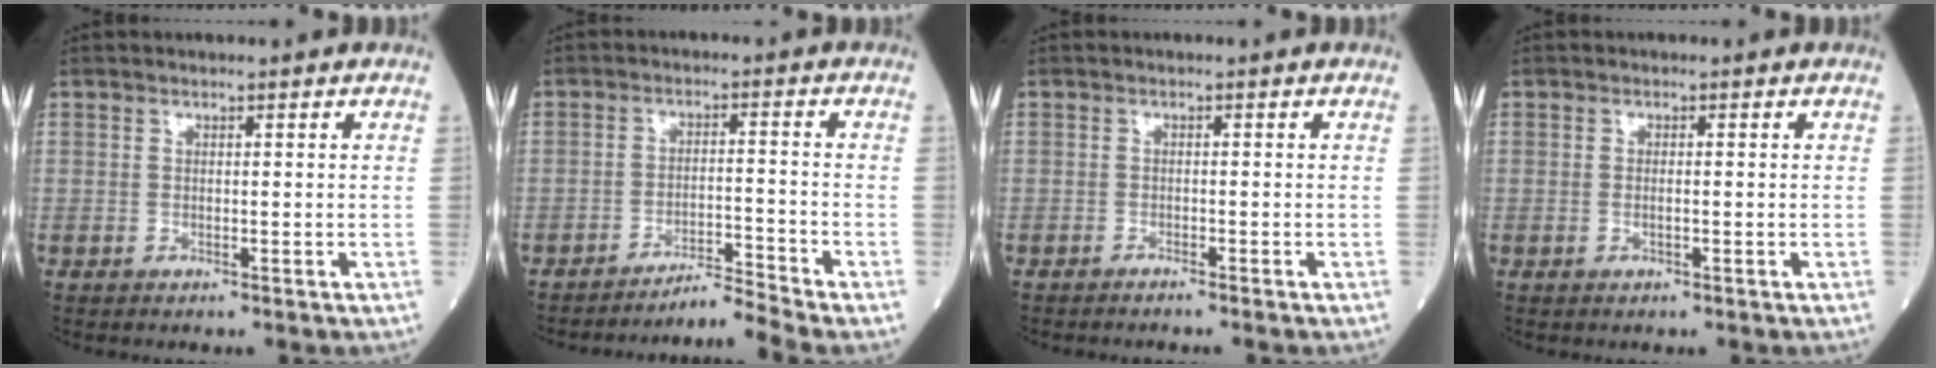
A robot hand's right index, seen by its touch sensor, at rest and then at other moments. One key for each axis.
{"total": 5.3, "fx": -4.6, "fy": -2.7, "fz": -0.2, "tx": -0.003, "ty": -0.008, "tz": -0.076}
{"total": 1.8, "fx": -1.6, "fy": -0.3, "fz": 0.8, "tx": -0.013, "ty": 0.002, "tz": -0.021}
{"total": 0.9, "fx": -0.3, "fy": 0.2, "fz": 0.9, "tx": -0.022, "ty": -0.001, "tz": -0.004}